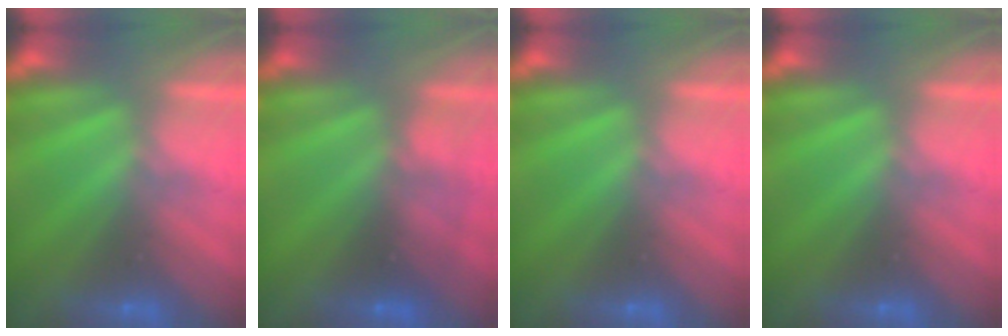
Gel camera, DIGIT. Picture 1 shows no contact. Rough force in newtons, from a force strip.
{"total": 2.7}
{"total": 0.0}
{"total": 0.0}